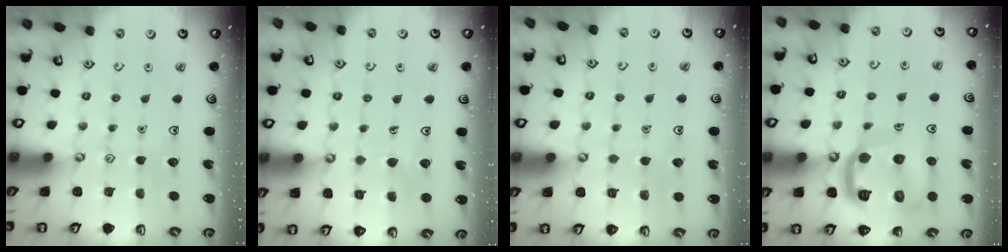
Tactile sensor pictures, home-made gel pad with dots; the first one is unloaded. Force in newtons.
{"total": 5.9, "press": 5.9, "slide": 0.2}
{"total": 3.3, "press": 3.3, "slide": 0.2}
{"total": 17.4, "press": 17.3, "slide": 1.9}